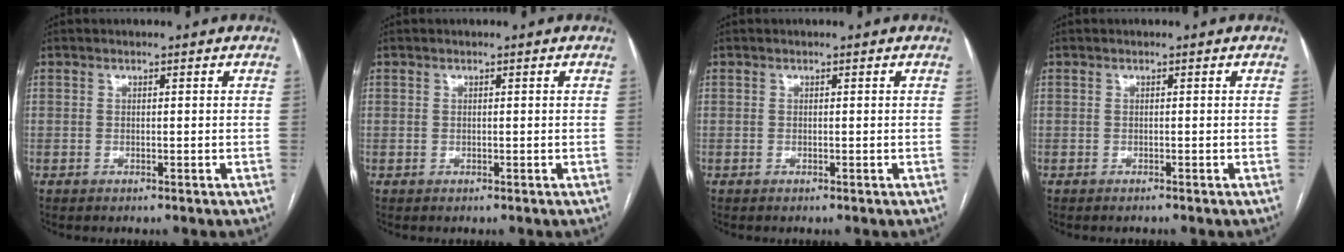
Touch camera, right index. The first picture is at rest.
{"total": 0.0}
{"total": 0.0}
{"total": 0.0}